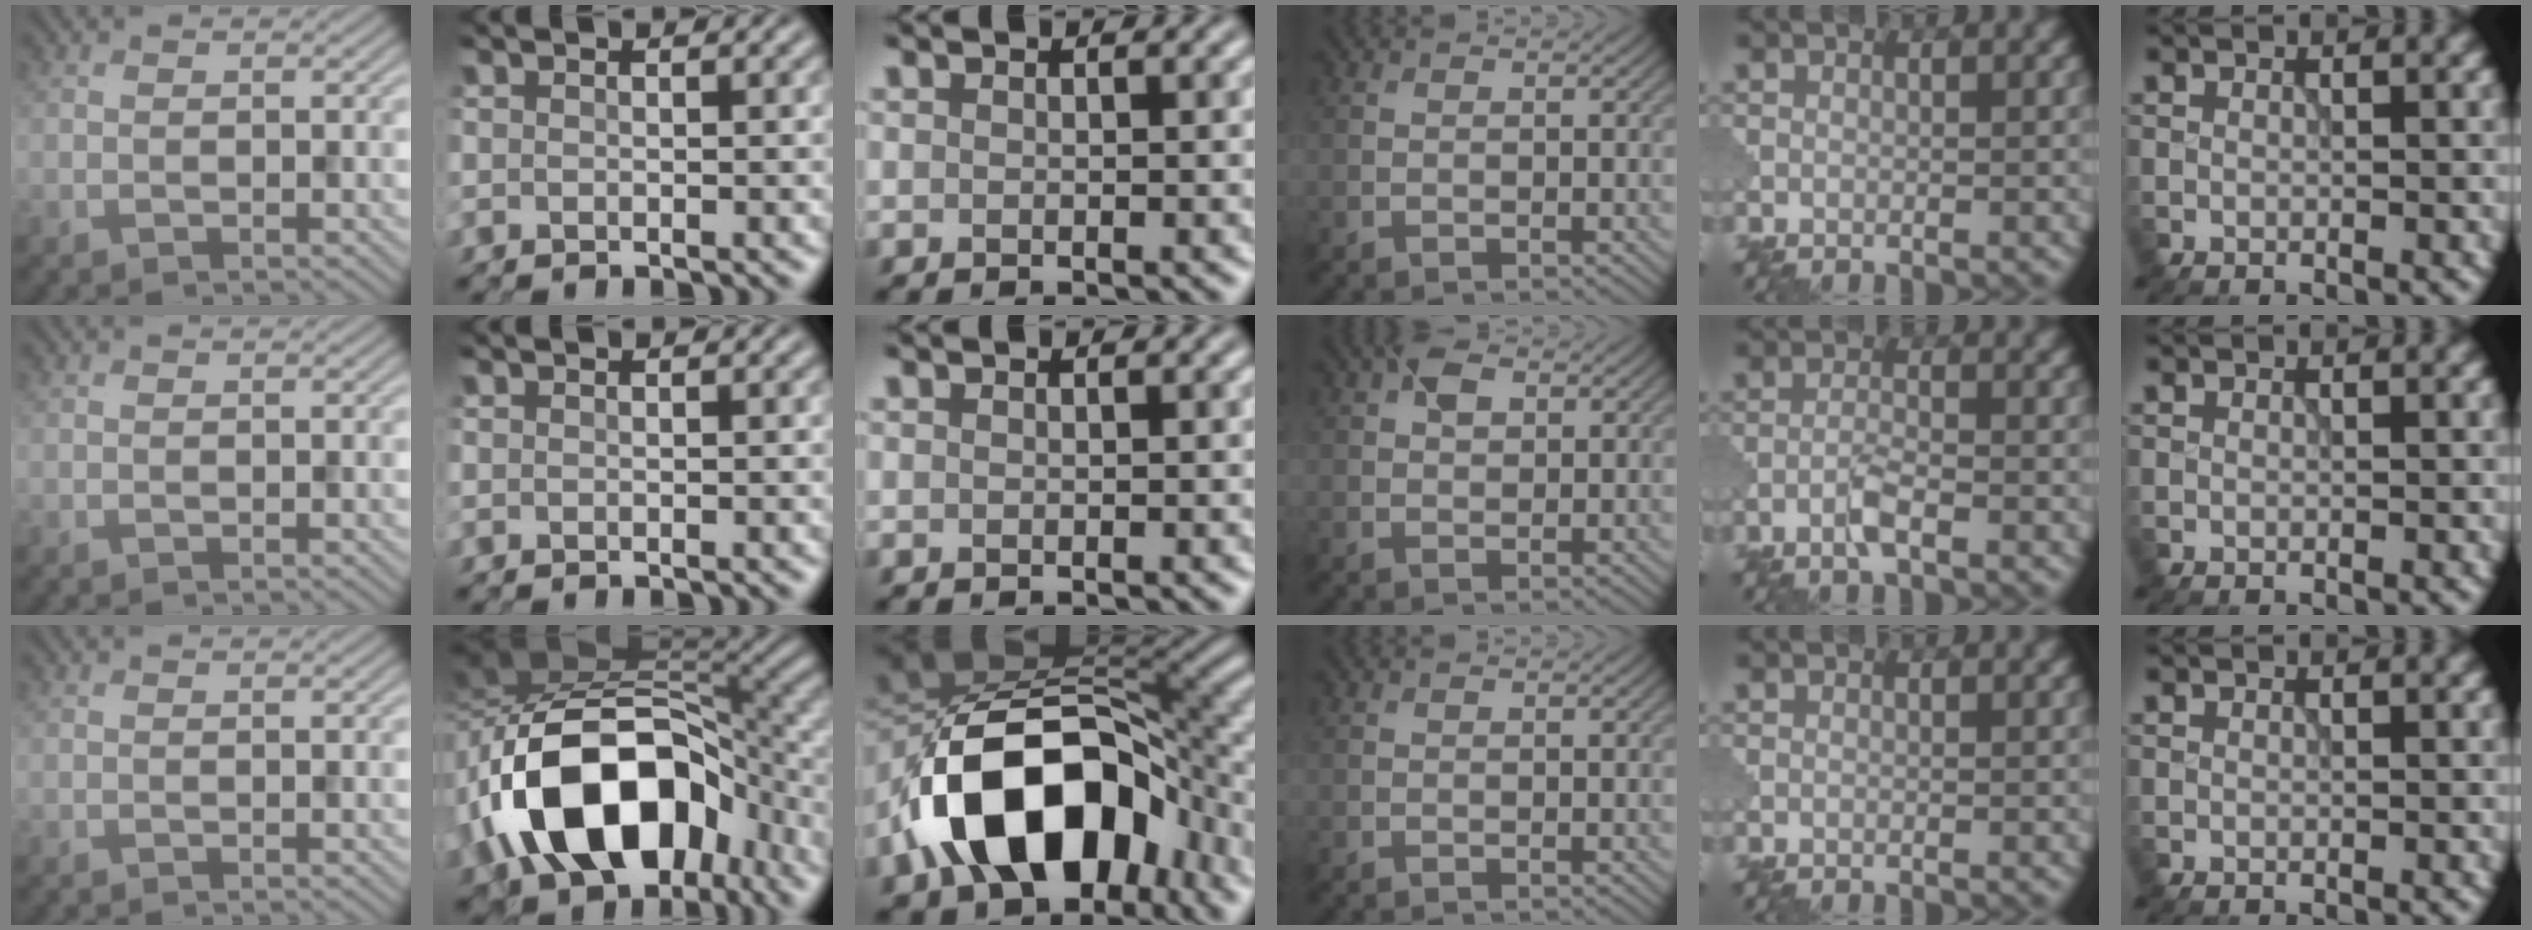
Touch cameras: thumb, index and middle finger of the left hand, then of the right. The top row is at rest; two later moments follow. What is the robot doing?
{"motion": "assemble", "object": "puzzle pieces"}